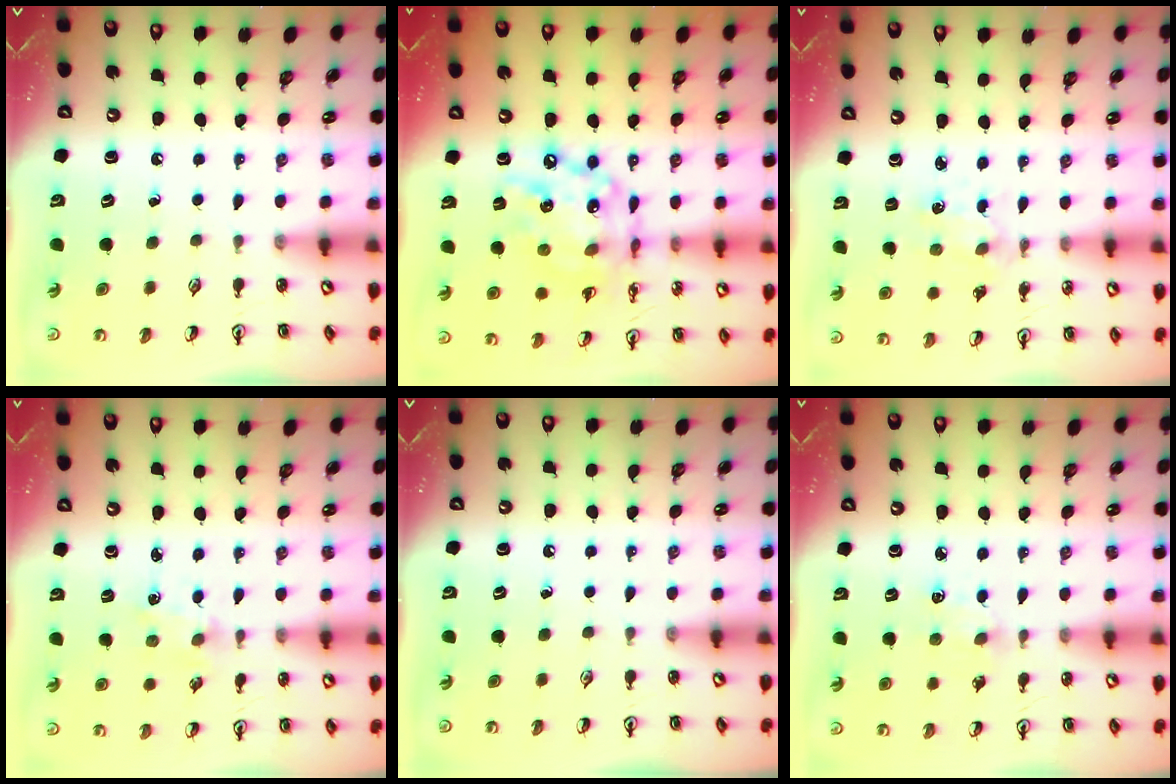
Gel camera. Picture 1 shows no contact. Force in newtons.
{"total": 15.7, "press": 15.5, "slide": 1.8}
{"total": 1.8, "press": 1.8, "slide": 0.4}
{"total": 1.6, "press": 1.6, "slide": 0.4}
{"total": 0.0}
{"total": 4.1, "press": 4.0, "slide": 0.5}